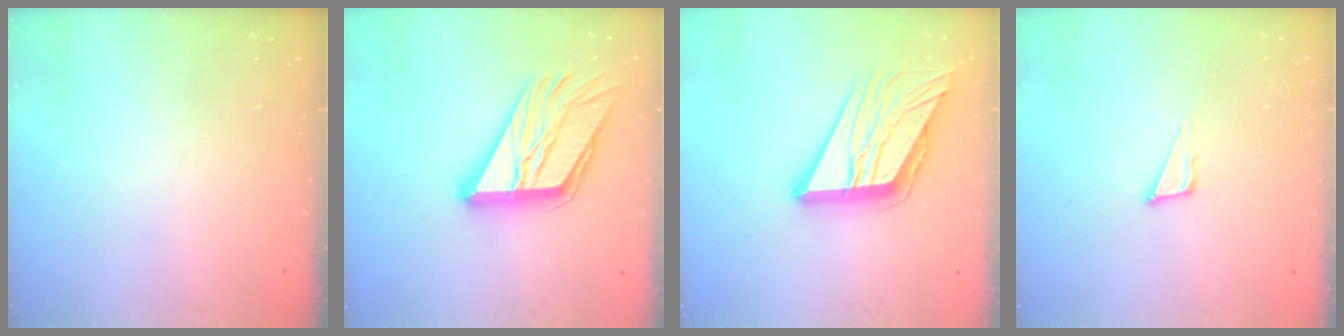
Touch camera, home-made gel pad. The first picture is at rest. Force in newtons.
{"total": 18.6, "press": 18.5, "slide": 2.2}
{"total": 17.6, "press": 17.5, "slide": 2.0}
{"total": 4.4, "press": 4.3, "slide": 0.8}